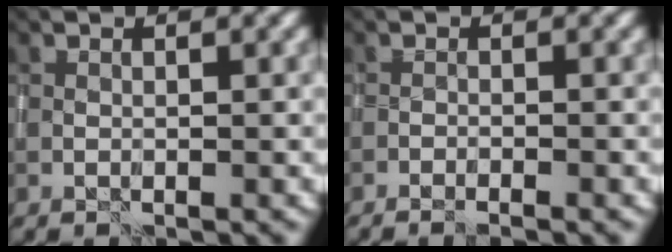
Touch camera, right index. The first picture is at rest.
{"total": 1.7, "force": [-1.4, 0.3, 1.0], "torque": [-0.019, 0.005, -0.026]}